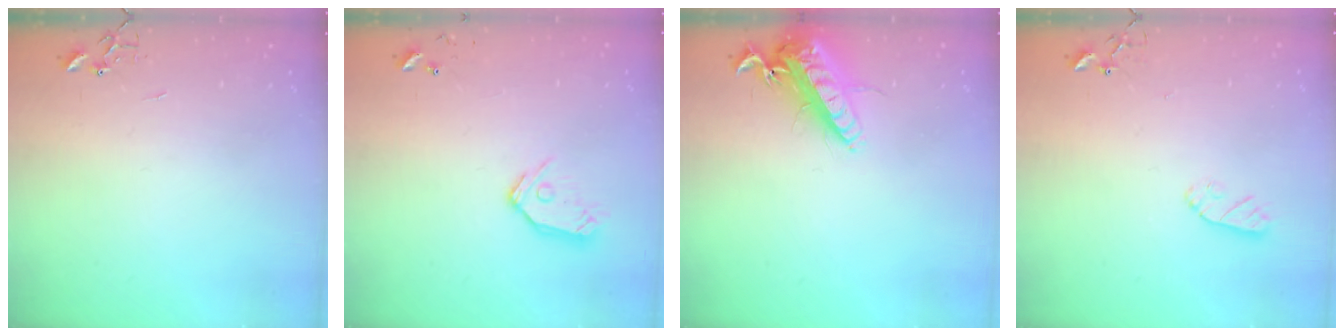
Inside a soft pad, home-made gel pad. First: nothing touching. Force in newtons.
{"total": 10.1, "press": 10.1, "slide": 1.2}
{"total": 15.8, "press": 15.5, "slide": 3.1}
{"total": 6.0, "press": 6.0, "slide": 0.3}